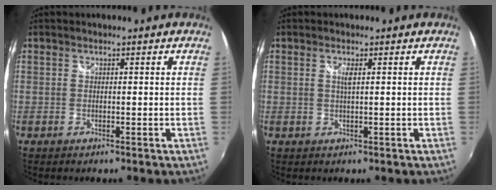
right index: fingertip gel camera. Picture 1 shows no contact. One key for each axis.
{"total": 1.2, "fx": 0.3, "fy": -0.1, "fz": 1.2, "tx": -0.022, "ty": 0.000, "tz": 0.005}